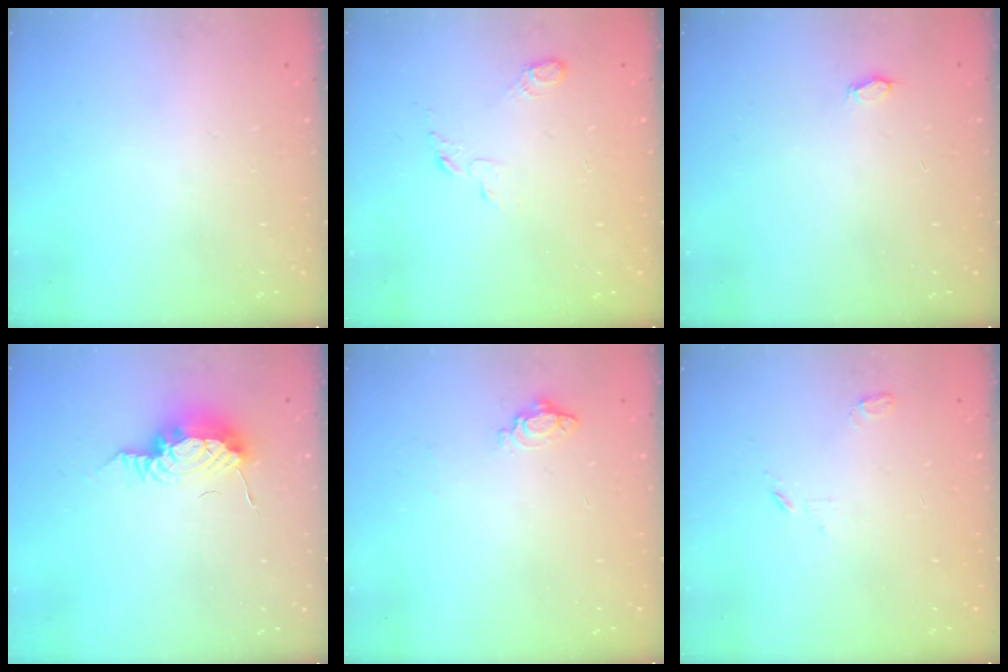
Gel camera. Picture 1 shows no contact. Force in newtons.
{"total": 4.6, "press": 4.6, "slide": 0.5}
{"total": 2.9, "press": 2.7, "slide": 1.2}
{"total": 14.0, "press": 10.6, "slide": 9.1}
{"total": 5.6, "press": 5.6, "slide": 0.7}
{"total": 3.4, "press": 3.4, "slide": 0.4}